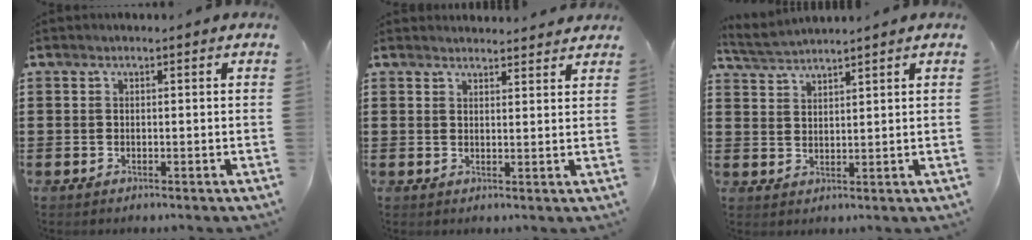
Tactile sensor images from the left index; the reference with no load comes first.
{"total": 2.3, "force": [2.3, 0.1, 0.0], "torque": [0.002, -0.009, 0.043]}
{"total": 2.8, "force": [2.8, -0.2, 0.4], "torque": [-0.020, -0.006, 0.052]}